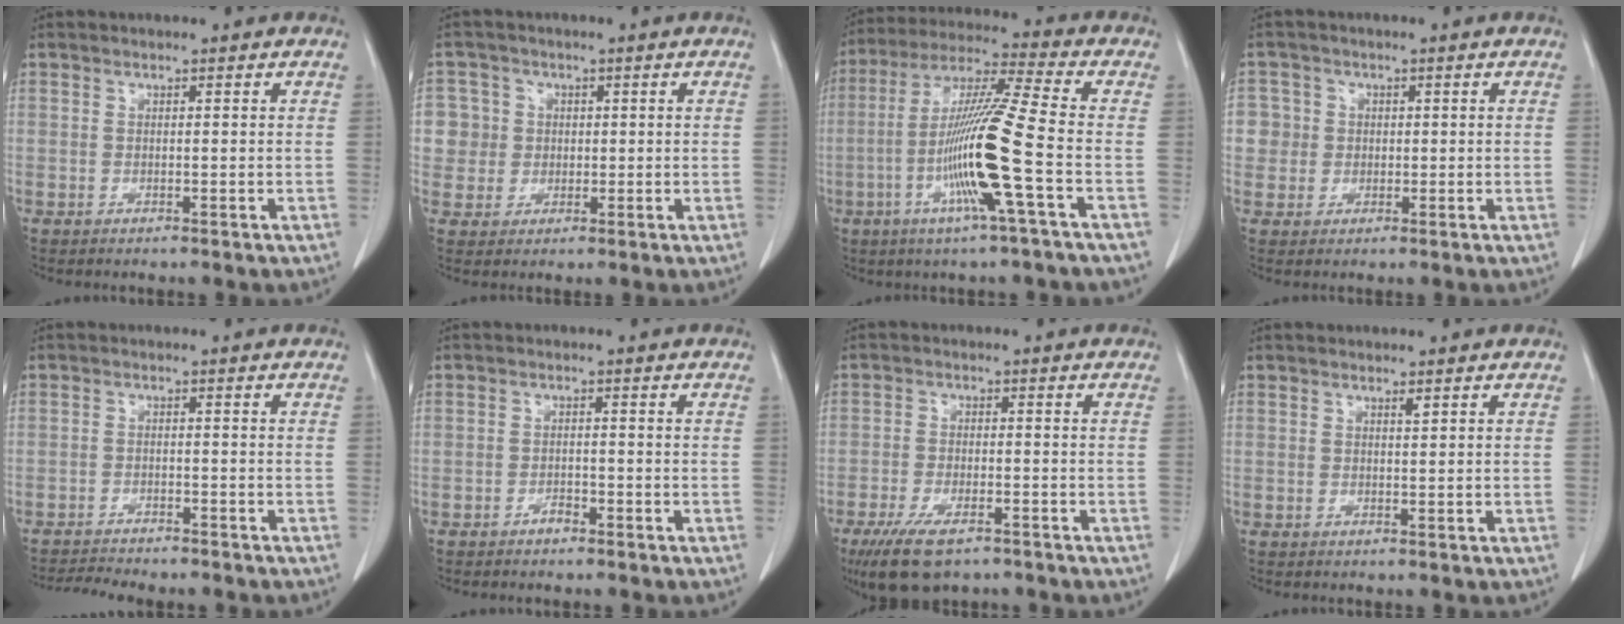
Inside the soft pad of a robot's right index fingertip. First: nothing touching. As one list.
[{"total": 5.9, "force": [0.9, 5.8, 0.2], "torque": [0.001, 0.018, 0.020]}, {"total": 14.8, "force": [-3.9, -1.2, 14.2], "torque": [-0.279, -0.009, -0.083]}, {"total": 4.0, "force": [0.4, 4.0, 0.1], "torque": [0.013, 0.011, 0.006]}, {"total": 6.4, "force": [-6.0, 0.6, 2.0], "torque": [-0.033, -0.009, -0.091]}, {"total": 1.4, "force": [-1.1, 0.5, 0.7], "torque": [-0.015, 0.001, -0.017]}, {"total": 8.5, "force": [-5.8, 2.8, 5.5], "torque": [-0.105, -0.017, -0.095]}, {"total": 0.6, "force": [0.4, 0.0, 0.4], "torque": [-0.010, -0.003, 0.007]}]